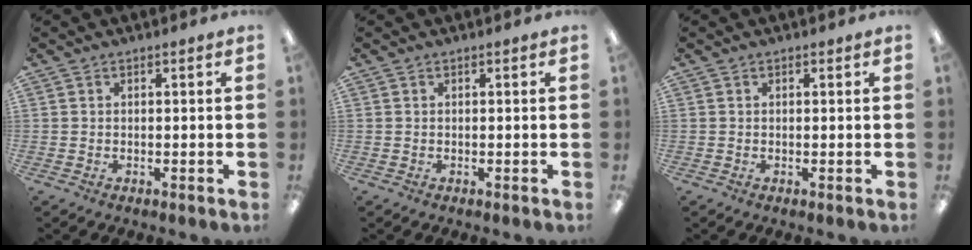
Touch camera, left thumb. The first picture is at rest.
{"total": 0.0}
{"total": 0.0}